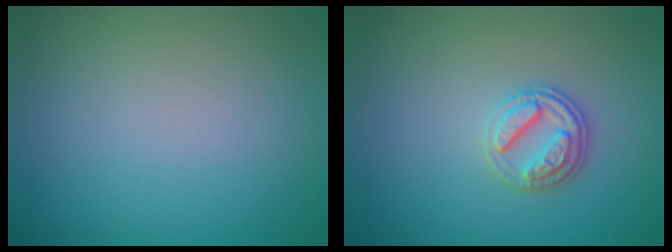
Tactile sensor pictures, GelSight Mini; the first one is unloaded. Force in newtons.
{"total": 2.8, "press": 2.6, "slide": 1.1}